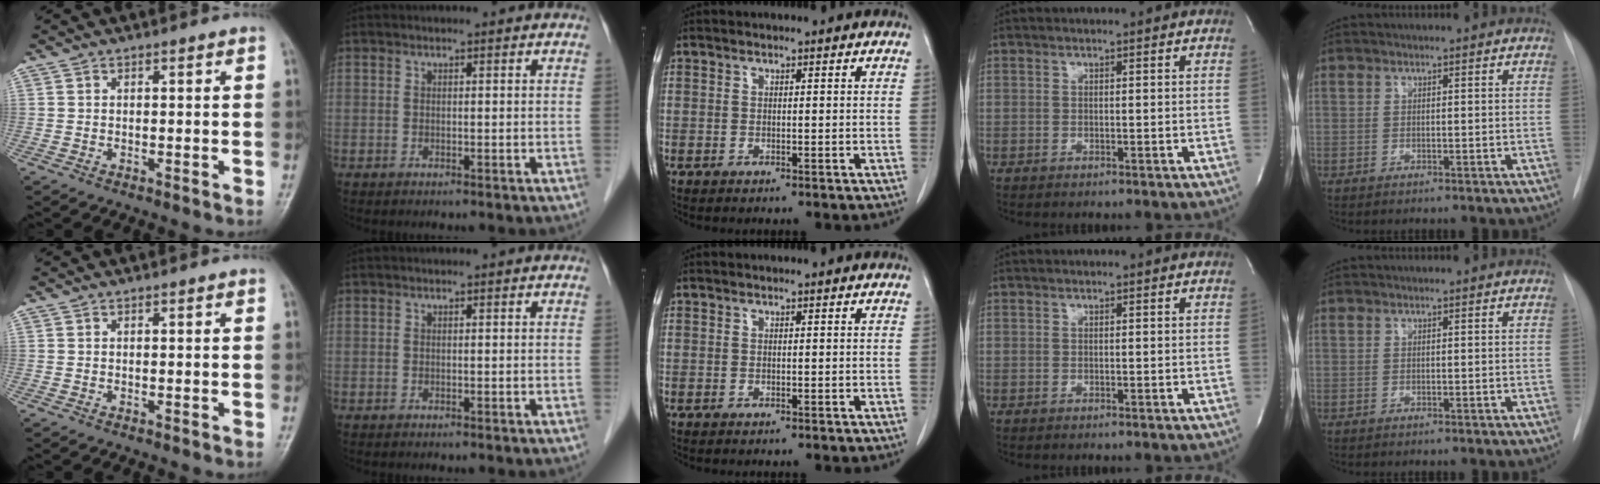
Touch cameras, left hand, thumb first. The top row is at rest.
{}